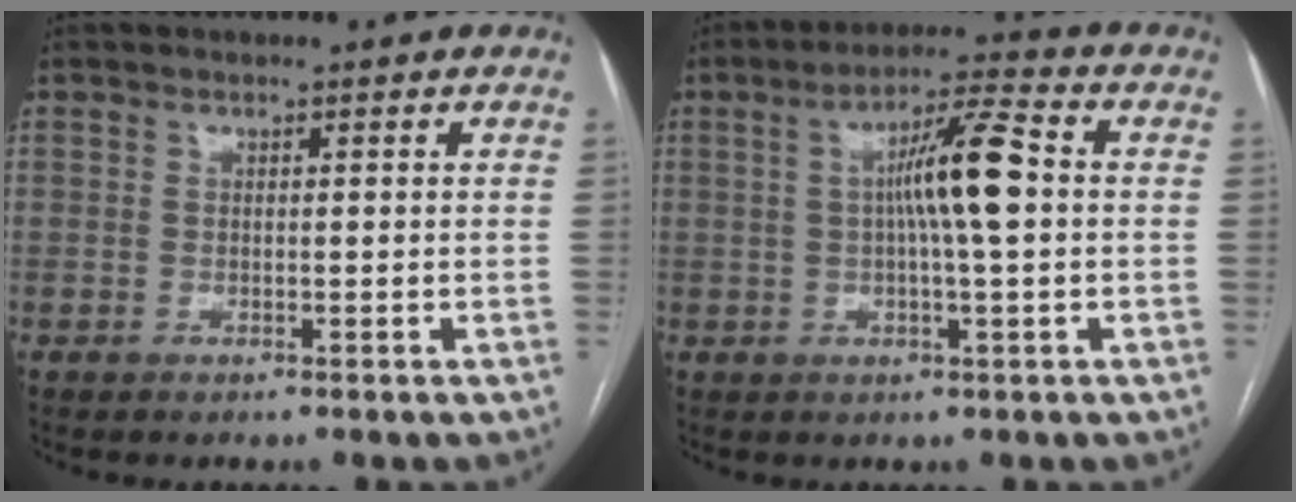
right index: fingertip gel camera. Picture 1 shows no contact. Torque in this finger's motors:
{"motor_torque": [1.08, 0.29, 0.31, 0.17]}